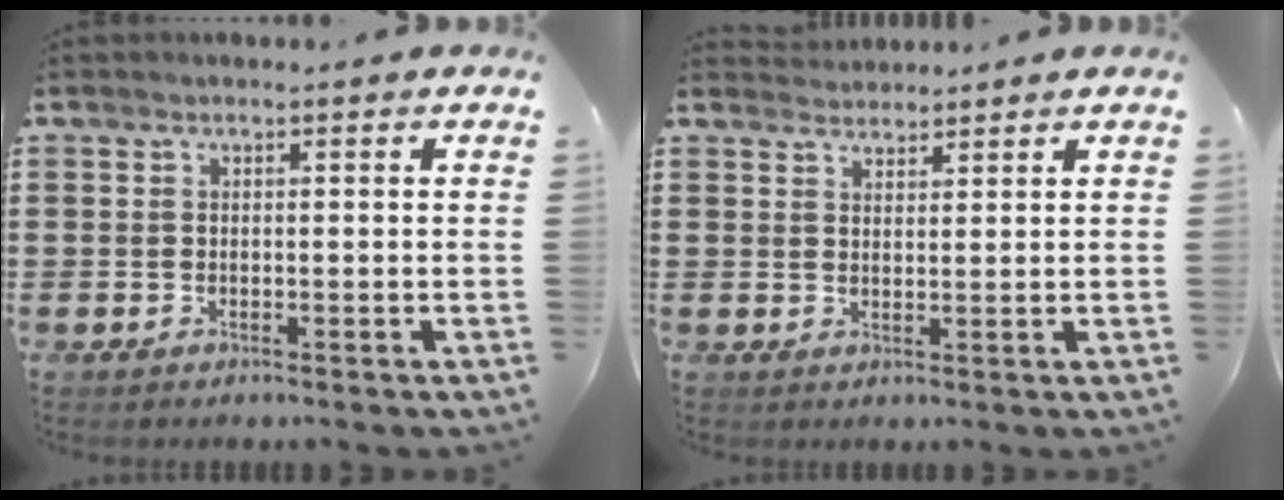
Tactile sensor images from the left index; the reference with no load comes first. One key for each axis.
{"total": 2.0, "fx": 1.9, "fy": 0.3, "fz": -0.4, "tx": 0.002, "ty": 0.000, "tz": 0.039}